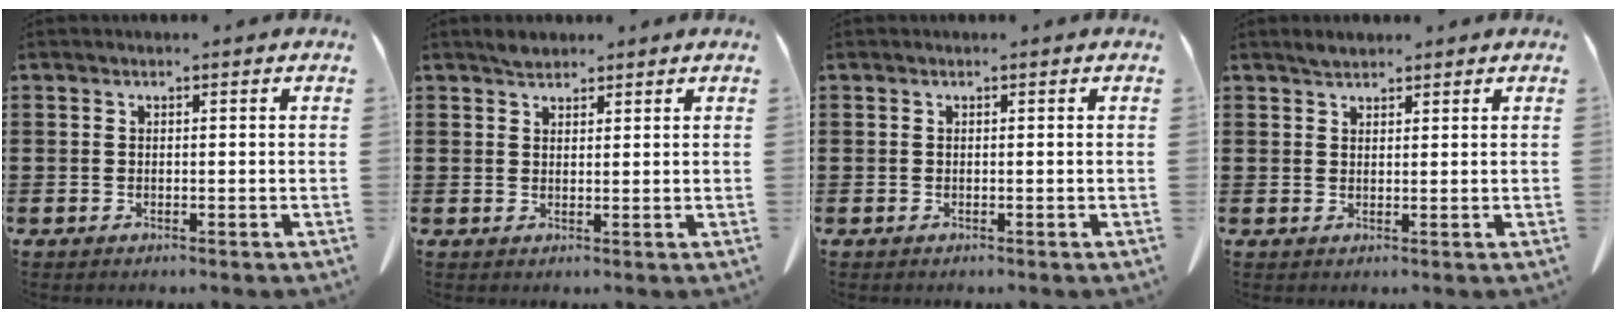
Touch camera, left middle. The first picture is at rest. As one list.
[{"total": 1.8, "force": [1.6, 0.7, 0.4], "torque": [-0.011, 0.002, 0.031]}, {"total": 0.0}, {"total": 1.6, "force": [1.5, 0.5, 0.3], "torque": [-0.009, 0.002, 0.028]}]